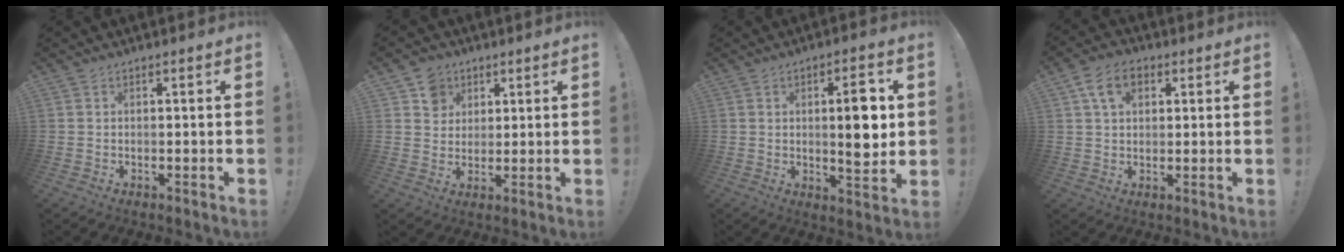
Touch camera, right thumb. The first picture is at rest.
{"total": 7.8, "force": [3.7, 6.6, 1.8], "torque": [-0.026, -0.015, 0.074]}
{"total": 9.3, "force": [1.1, 2.7, 8.9], "torque": [-0.123, -0.004, 0.012]}
{"total": 8.2, "force": [3.3, 5.6, 5.1], "torque": [-0.086, 0.007, 0.065]}